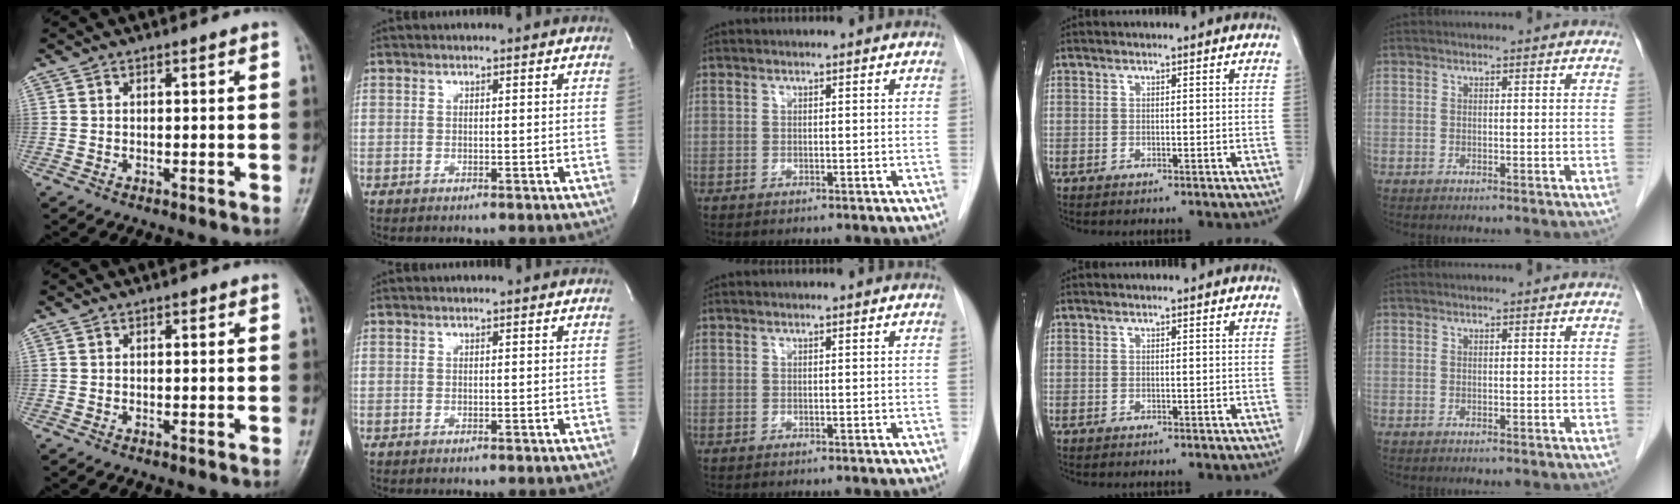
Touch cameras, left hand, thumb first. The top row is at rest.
{"thumb": {"total": 0.6, "force": [0.3, 0.3, 0.4], "torque": [-0.002, 0.001, 0.001]}}